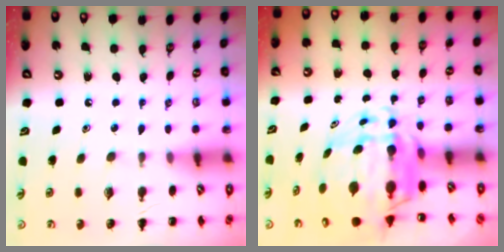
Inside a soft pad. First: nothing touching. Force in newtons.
{"total": 9.2, "press": 8.8, "slide": 2.8}